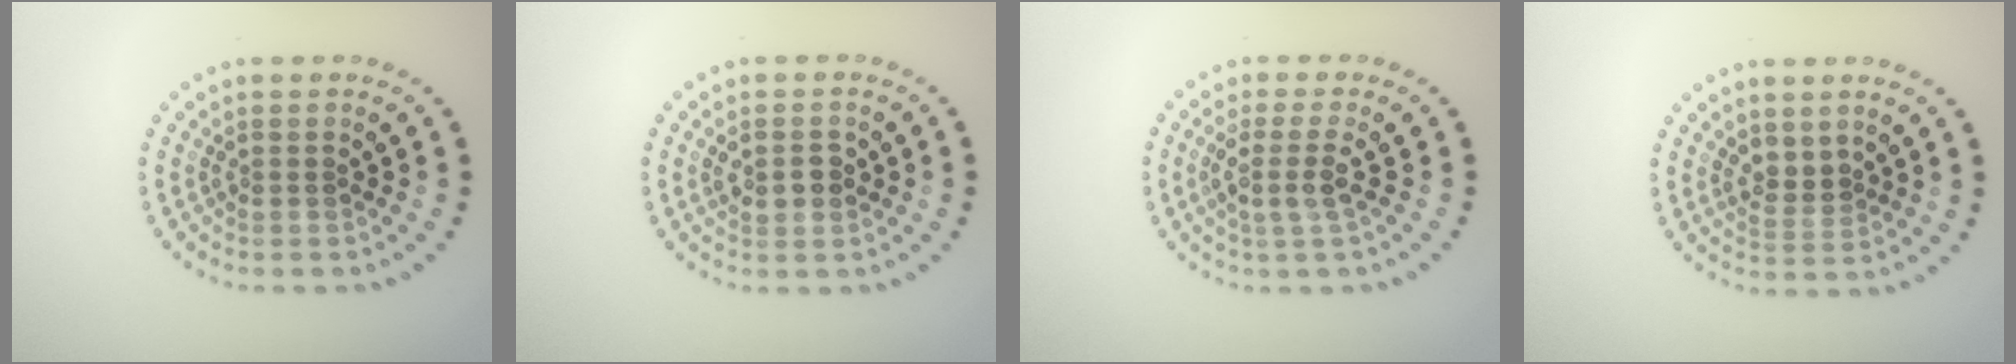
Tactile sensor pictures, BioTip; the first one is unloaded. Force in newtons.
{"total": 2.1, "press": 2.0, "slide": 0.7}
{"total": 2.3, "press": 1.9, "slide": 1.3}
{"total": 1.8, "press": 1.6, "slide": 0.9}